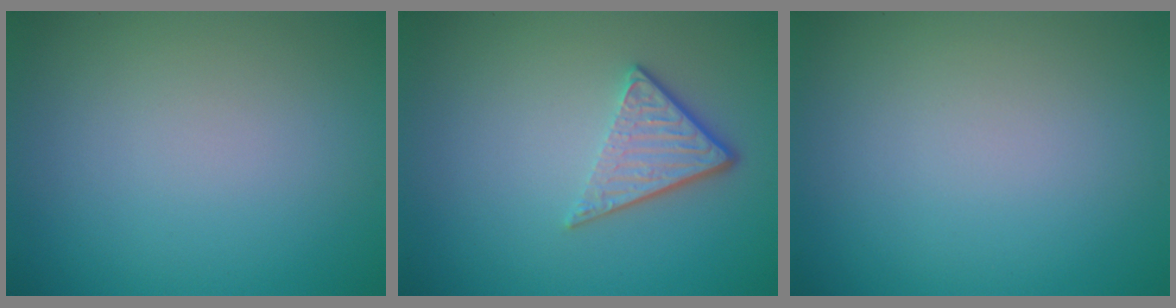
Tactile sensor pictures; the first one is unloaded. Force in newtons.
{"total": 3.7, "press": 2.6, "slide": 2.7}
{"total": 0.0}